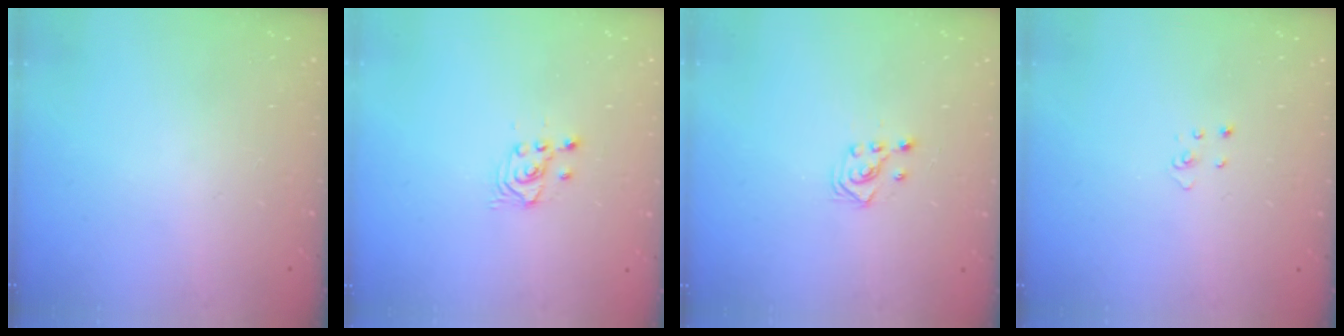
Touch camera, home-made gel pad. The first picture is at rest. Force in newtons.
{"total": 2.6, "press": 2.5, "slide": 0.3}
{"total": 2.9, "press": 2.7, "slide": 1.0}
{"total": 2.2, "press": 2.2, "slide": 0.2}